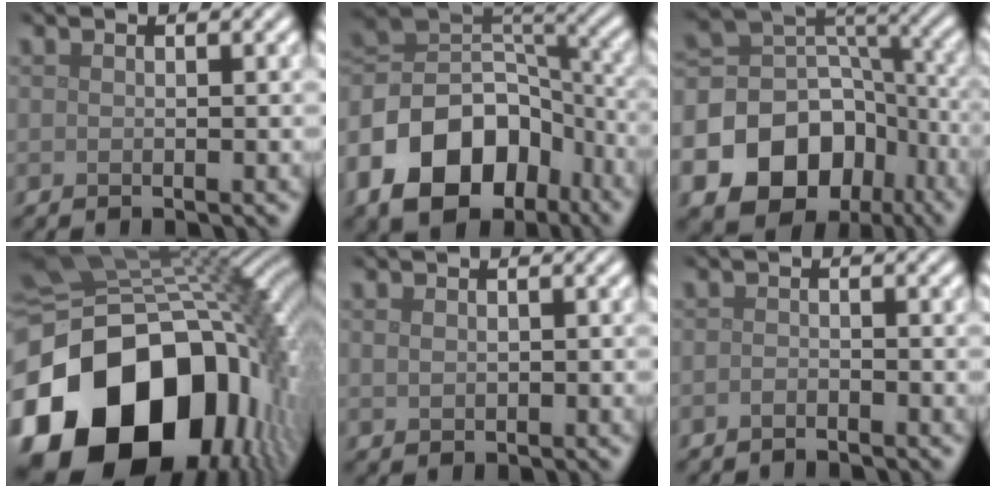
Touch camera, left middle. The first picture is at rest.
{"total": 12.2, "force": [-6.2, 8.2, 6.6], "torque": [-0.121, 0.012, -0.120]}
{"total": 16.7, "force": [-8.4, 13.1, 6.1], "torque": [-0.137, -0.037, -0.135]}
{"total": 20.9, "force": [-6.8, 14.8, 13.0], "torque": [-0.297, -0.050, -0.100]}
{"total": 0.9, "force": [0.1, 0.7, 0.6], "torque": [-0.013, -0.004, 0.006]}
{"total": 0.9, "force": [-0.8, 0.2, 0.2], "torque": [-0.005, 0.000, -0.017]}